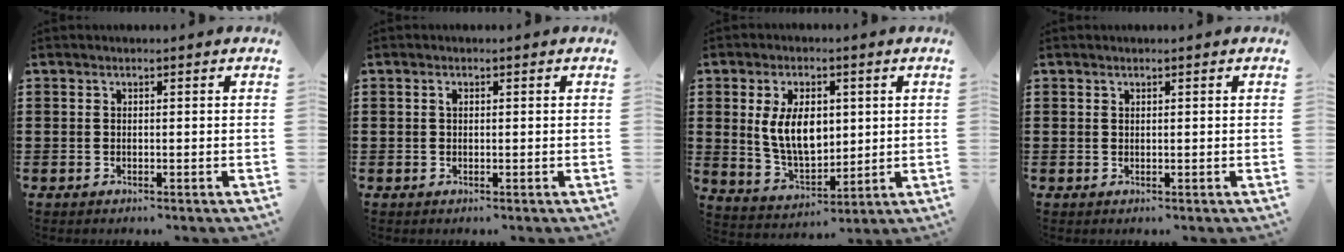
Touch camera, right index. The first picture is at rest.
{"total": 0.8, "force": [0.2, 0.4, 0.6], "torque": [-0.013, 0.002, 0.003]}
{"total": 8.7, "force": [1.3, 5.1, 6.9], "torque": [-0.138, 0.002, 0.018]}
{"total": 0.0}